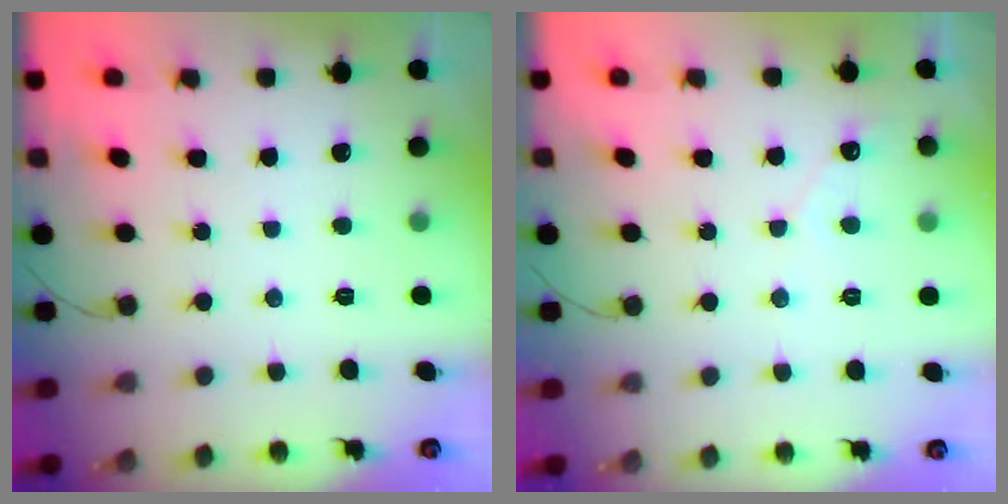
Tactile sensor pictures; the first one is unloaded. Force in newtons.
{"total": 2.5, "press": 2.5, "slide": 0.1}